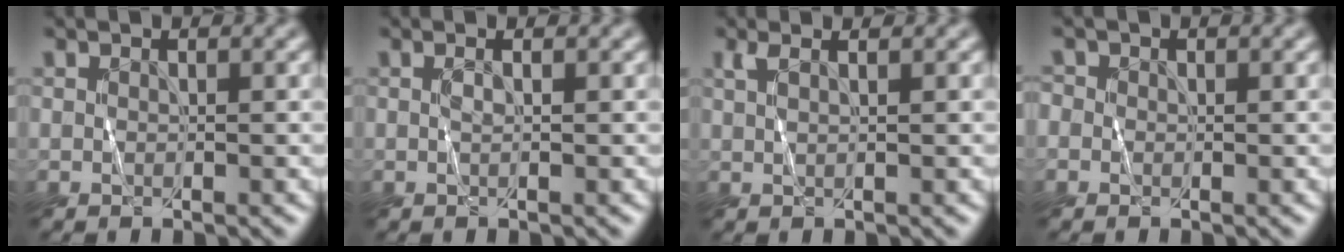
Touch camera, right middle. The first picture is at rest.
{"total": 0.7, "force": [0.0, -0.1, 0.7], "torque": [-0.018, 0.002, 0.001]}
{"total": 1.4, "force": [0.9, 0.1, 1.1], "torque": [-0.026, 0.003, 0.018]}
{"total": 1.0, "force": [0.0, 0.9, 0.1], "torque": [0.003, 0.005, -0.012]}